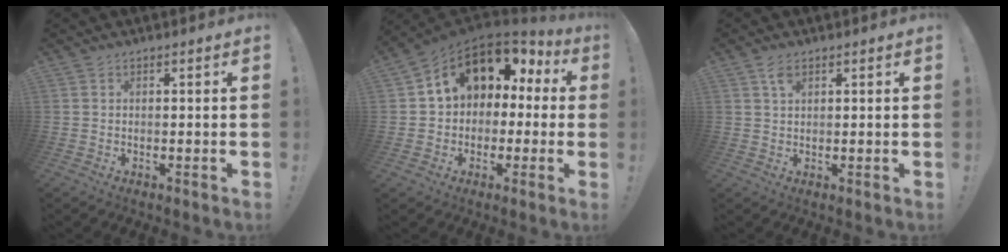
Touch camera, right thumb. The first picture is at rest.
{"total": 11.4, "force": [4.9, 7.9, 6.6], "torque": [-0.103, -0.029, 0.085]}
{"total": 3.0, "force": [1.7, 1.4, 2.0], "torque": [-0.033, -0.005, 0.028]}